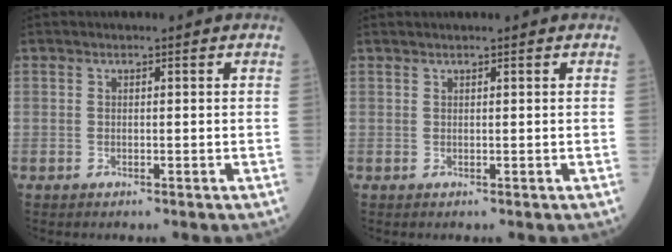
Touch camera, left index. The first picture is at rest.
{"total": 1.2, "force": [1.0, -0.2, 0.5], "torque": [-0.011, 0.014, 0.024]}